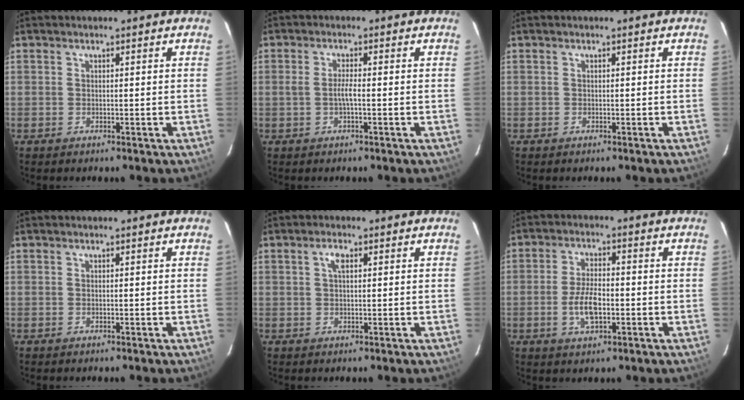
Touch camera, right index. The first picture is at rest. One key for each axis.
{"total": 2.3, "fx": -0.6, "fy": 0.1, "fz": 2.2, "tx": -0.044, "ty": 0.001, "tz": -0.011}
{"total": 0.0}
{"total": 0.0}
{"total": 2.0, "fx": 0.7, "fy": 0.9, "fz": 1.7, "tx": -0.034, "ty": 0.007, "tz": 0.013}
{"total": 6.7, "fx": -1.8, "fy": 3.1, "fz": 5.7, "tx": -0.116, "ty": 0.000, "tz": -0.031}